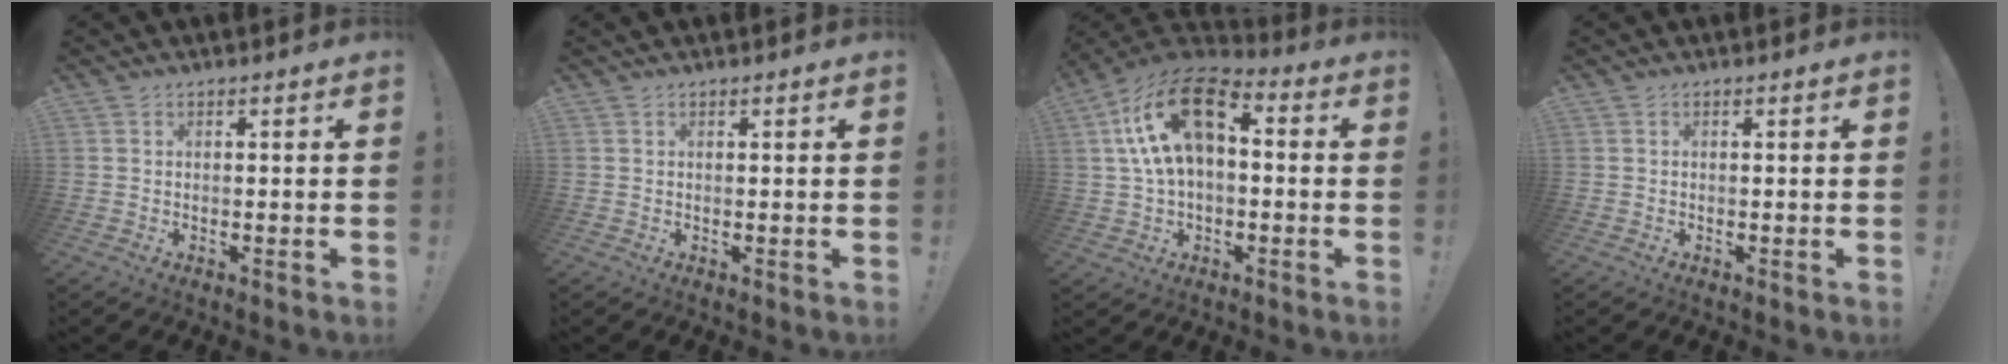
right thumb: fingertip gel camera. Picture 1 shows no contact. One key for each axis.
{"total": 0.8, "fx": -0.7, "fy": -0.4, "fz": -0.2, "tx": 0.004, "ty": 0.006, "tz": -0.014}
{"total": 17.9, "fx": 4.6, "fy": 10.8, "fz": 13.5, "tx": -0.236, "ty": 0.004, "tz": 0.086}
{"total": 0.0}